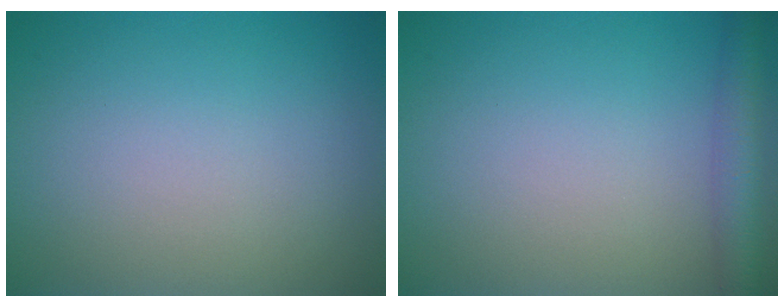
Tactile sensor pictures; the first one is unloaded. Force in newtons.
{"total": 3.4, "press": 3.3, "slide": 0.2}